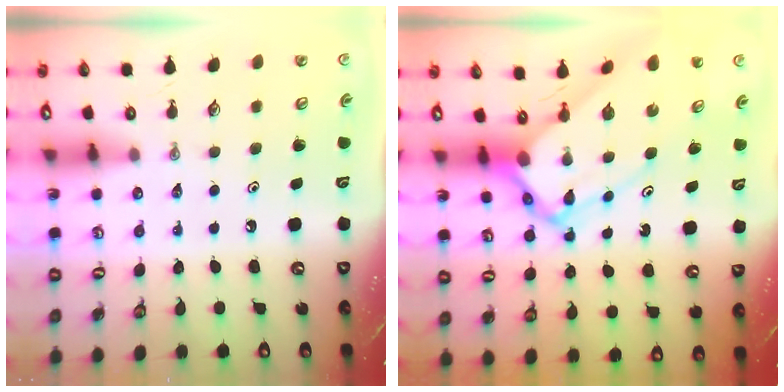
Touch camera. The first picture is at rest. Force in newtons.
{"total": 9.6, "press": 9.5, "slide": 0.9}